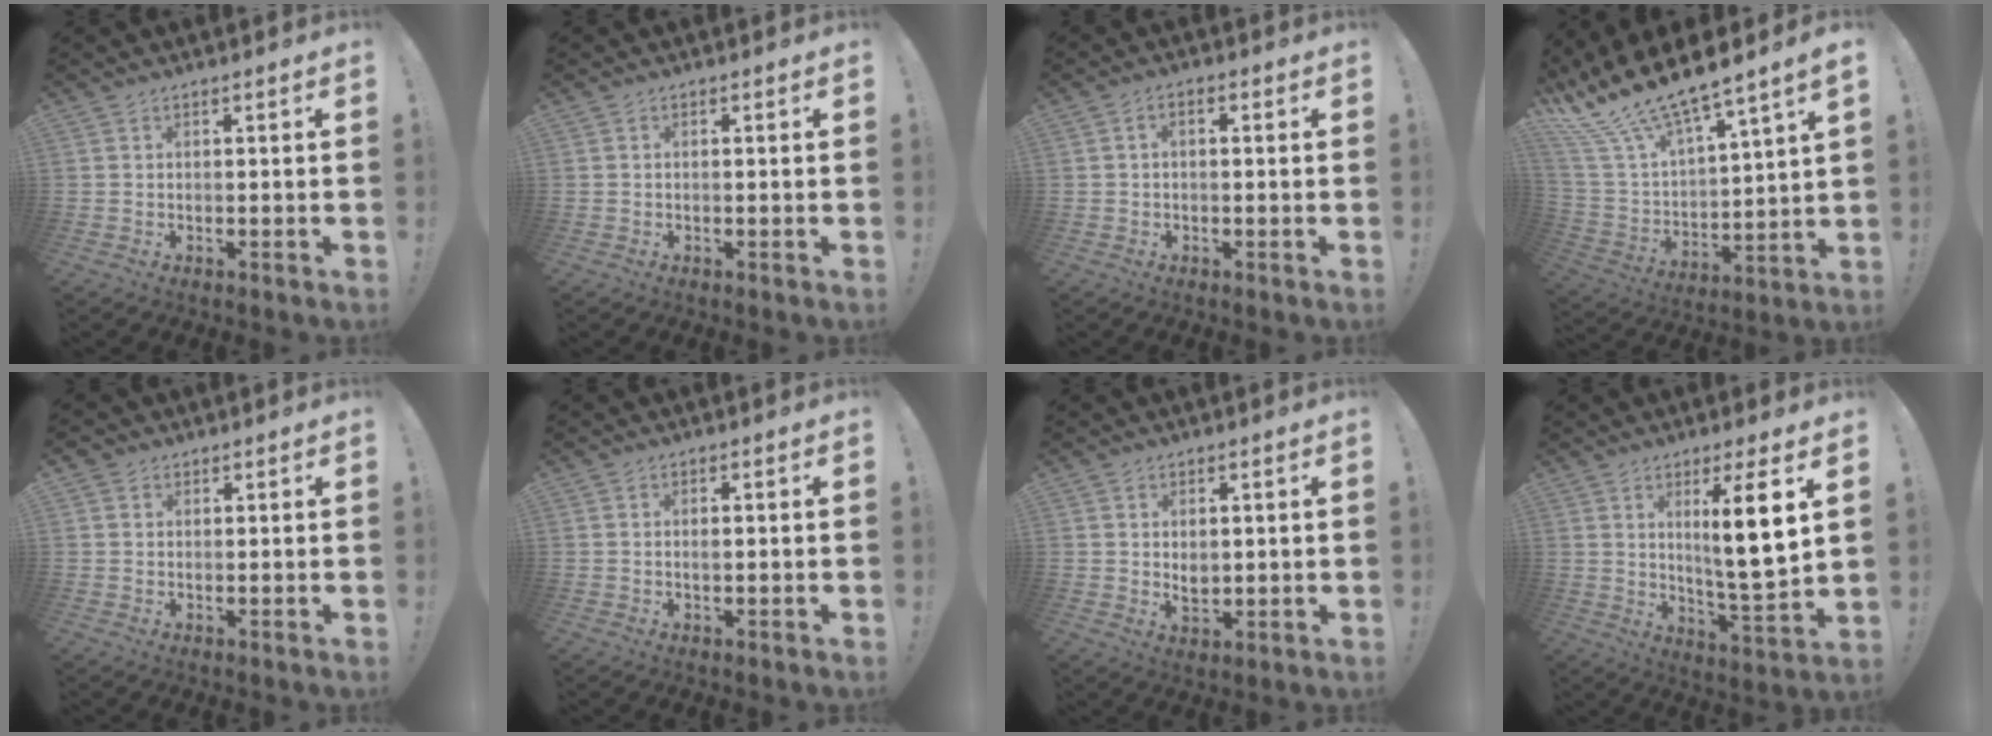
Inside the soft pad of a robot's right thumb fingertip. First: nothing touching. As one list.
[{"total": 0.0}, {"total": 2.1, "force": [-0.7, 1.0, 1.7], "torque": [-0.037, 0.012, -0.011]}, {"total": 13.9, "force": [11.9, 2.3, 6.8], "torque": [-0.148, -0.094, 0.207]}, {"total": 1.6, "force": [1.0, 1.2, 0.3], "torque": [0.000, -0.003, 0.018]}, {"total": 0.7, "force": [0.0, 0.5, 0.5], "torque": [-0.004, 0.000, -0.001]}, {"total": 3.3, "force": [1.3, 2.3, 1.9], "torque": [-0.020, -0.007, 0.020]}, {"total": 12.8, "force": [4.8, 1.2, 11.8], "torque": [-0.172, -0.031, 0.064]}]